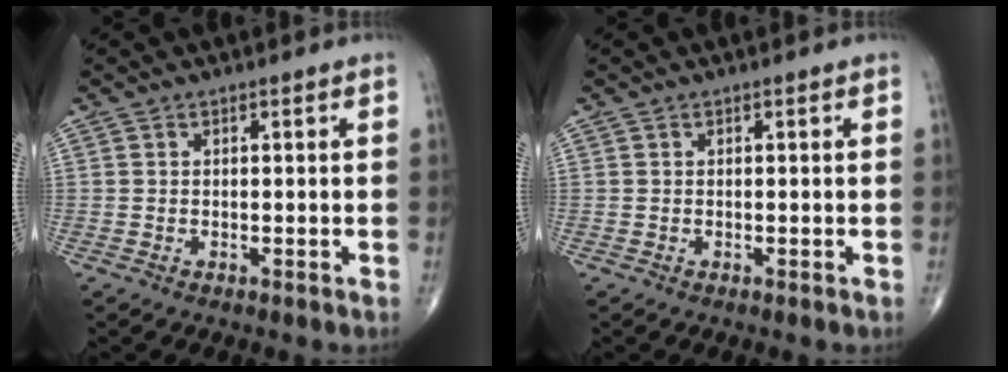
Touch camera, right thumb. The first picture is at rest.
{"total": 0.0}